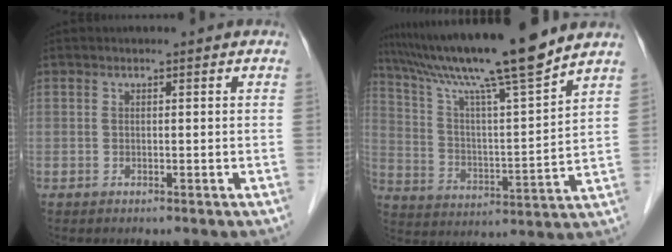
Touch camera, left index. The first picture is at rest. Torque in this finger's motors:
{"motor_torque": [0.78, -0.89, 0.97, 0.21]}